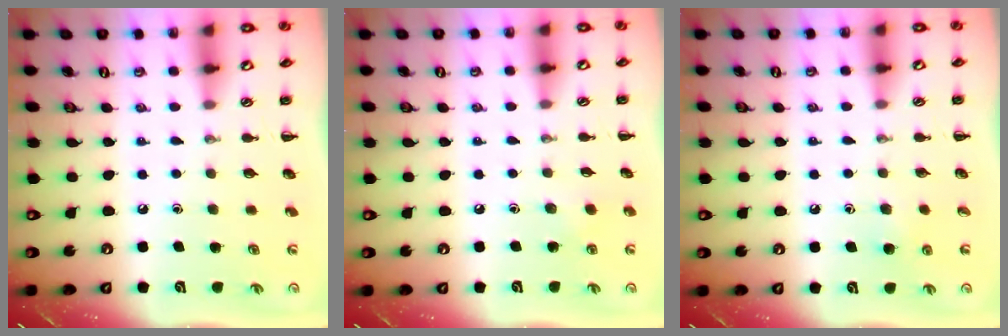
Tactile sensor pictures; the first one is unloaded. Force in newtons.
{"total": 5.2, "press": 4.9, "slide": 1.7}
{"total": 3.0, "press": 2.7, "slide": 1.3}